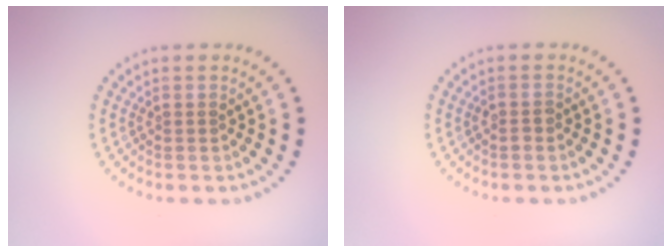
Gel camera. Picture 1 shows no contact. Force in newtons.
{"total": 0.8, "press": 0.7, "slide": 0.3}